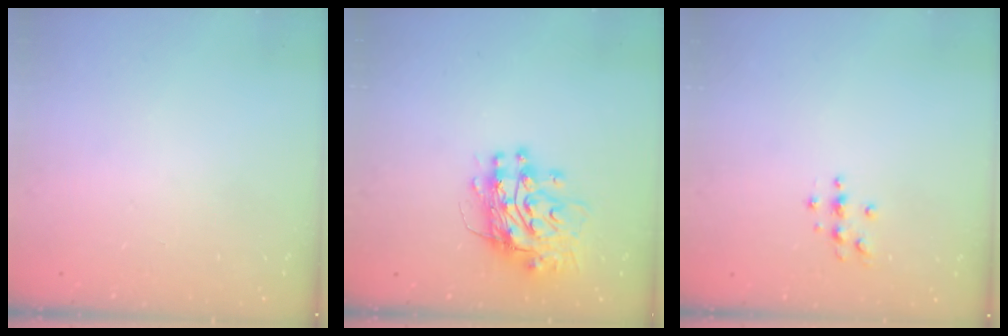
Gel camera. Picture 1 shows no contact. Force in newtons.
{"total": 11.4, "press": 11.4, "slide": 1.0}
{"total": 3.7, "press": 3.7, "slide": 0.5}